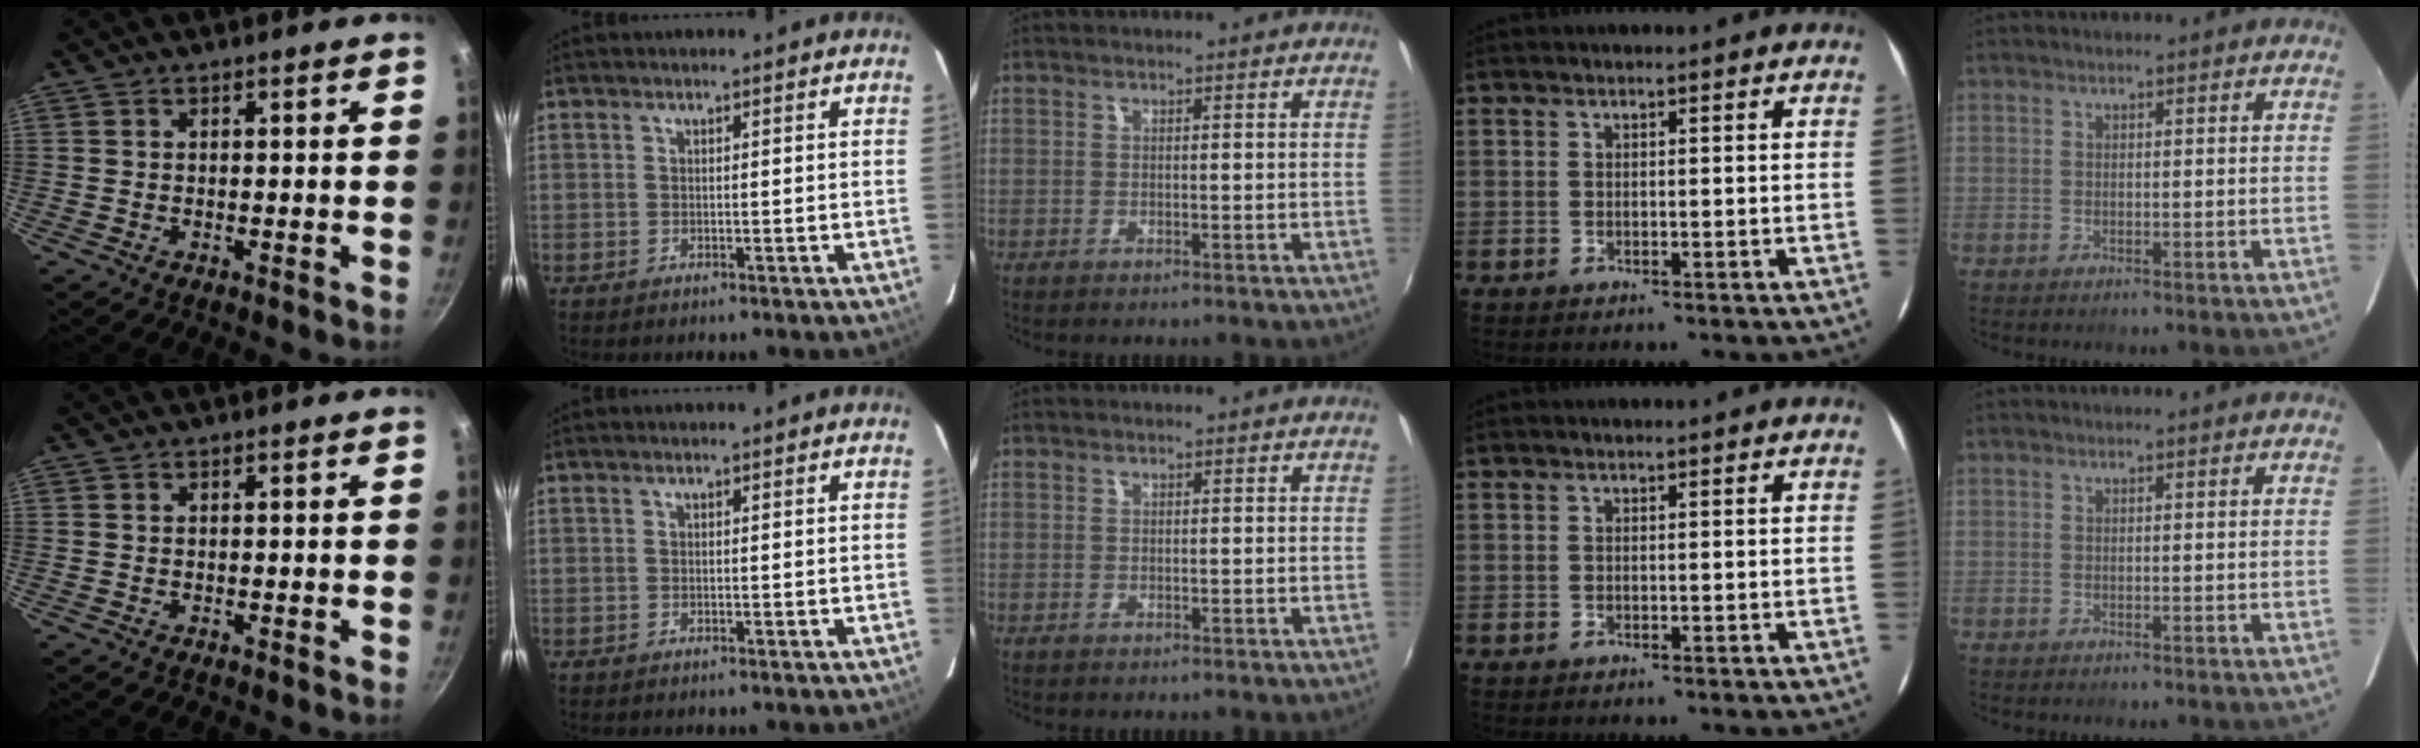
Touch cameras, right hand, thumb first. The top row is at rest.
{}